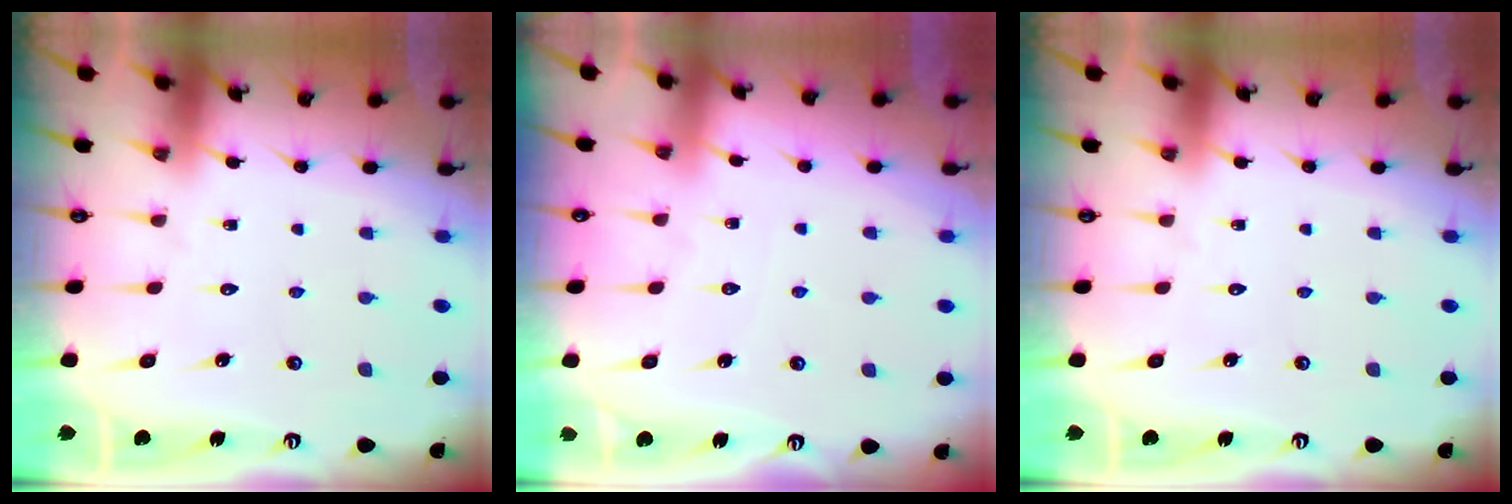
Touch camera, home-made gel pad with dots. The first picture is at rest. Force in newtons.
{"total": 2.4, "press": 2.4, "slide": 0.3}
{"total": 0.0}